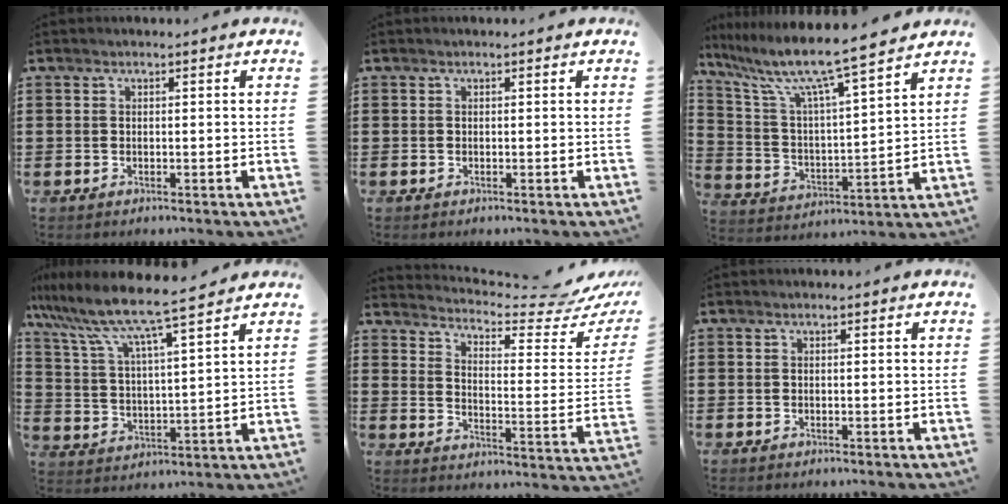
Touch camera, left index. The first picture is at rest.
{"total": 0.0}
{"total": 9.1, "force": [7.6, -0.1, 5.1], "torque": [-0.130, -0.052, 0.120]}
{"total": 8.0, "force": [7.2, -0.5, 3.6], "torque": [-0.098, -0.046, 0.119]}
{"total": 4.9, "force": [4.5, 0.1, 1.8], "torque": [-0.047, -0.049, 0.070]}
{"total": 0.0}